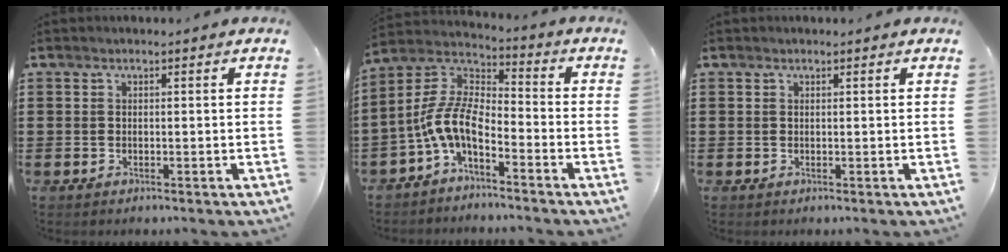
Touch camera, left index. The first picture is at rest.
{"total": 8.9, "force": [-5.2, 3.7, 6.2], "torque": [-0.161, -0.012, -0.116]}
{"total": 0.0}